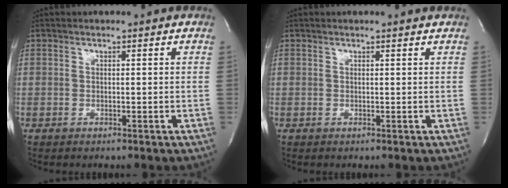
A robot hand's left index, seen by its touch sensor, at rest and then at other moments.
{"total": 1.3, "force": [1.2, -0.1, 0.3], "torque": [-0.014, 0.001, 0.013]}